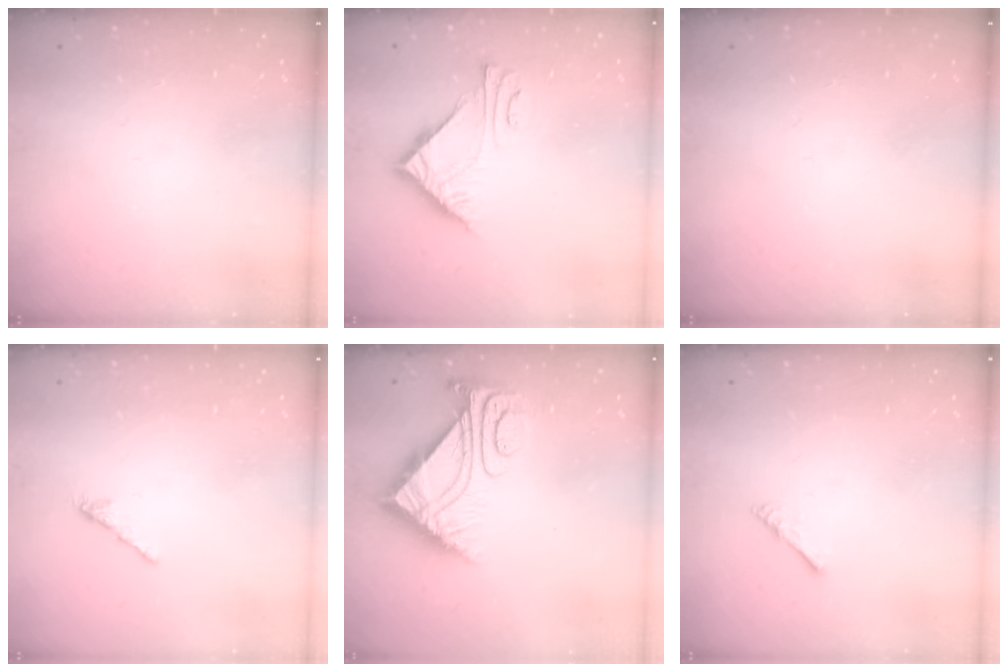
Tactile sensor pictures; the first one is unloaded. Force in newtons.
{"total": 7.7, "press": 7.7, "slide": 0.3}
{"total": 0.0}
{"total": 2.1, "press": 2.0, "slide": 0.7}
{"total": 9.5, "press": 9.4, "slide": 1.1}
{"total": 1.7, "press": 1.6, "slide": 0.4}